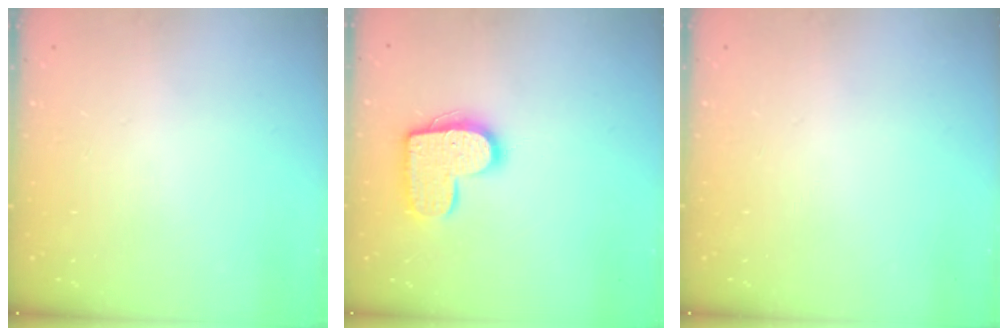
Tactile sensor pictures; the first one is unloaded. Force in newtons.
{"total": 13.5, "press": 13.5, "slide": 0.7}
{"total": 0.0}